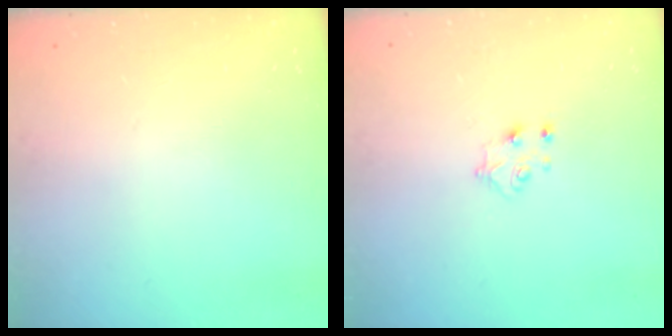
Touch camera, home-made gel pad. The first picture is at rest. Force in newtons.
{"total": 5.5, "press": 5.5, "slide": 0.5}